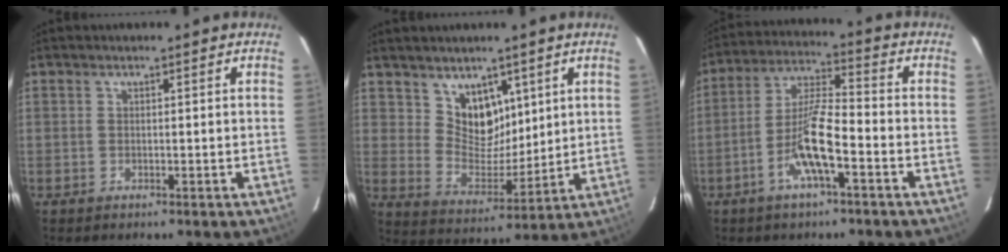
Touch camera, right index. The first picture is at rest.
{"total": 8.6, "force": [5.1, 6.0, 3.5], "torque": [-0.053, -0.002, 0.105]}
{"total": 9.7, "force": [-4.5, 1.6, 8.5], "torque": [-0.178, 0.002, -0.085]}